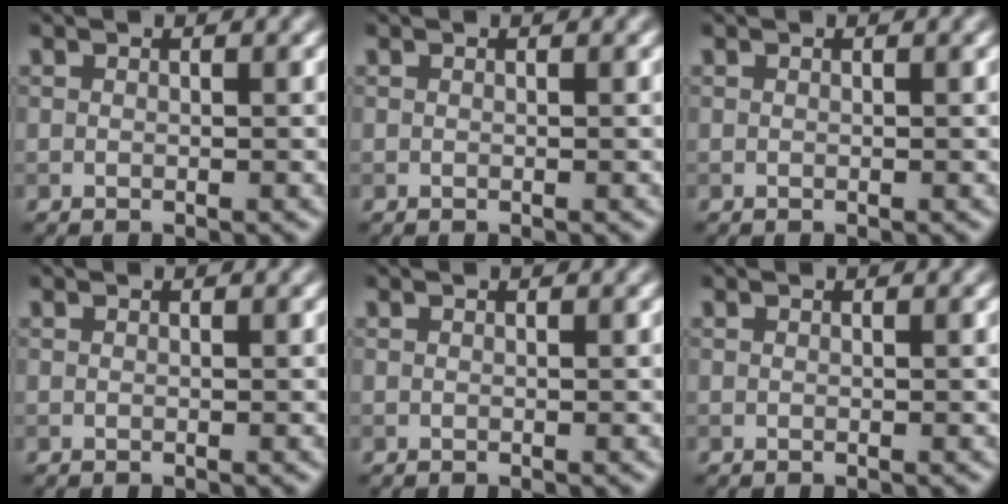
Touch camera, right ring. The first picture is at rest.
{"total": 0.0}
{"total": 0.0}
{"total": 0.0}
{"total": 0.0}
{"total": 0.0}